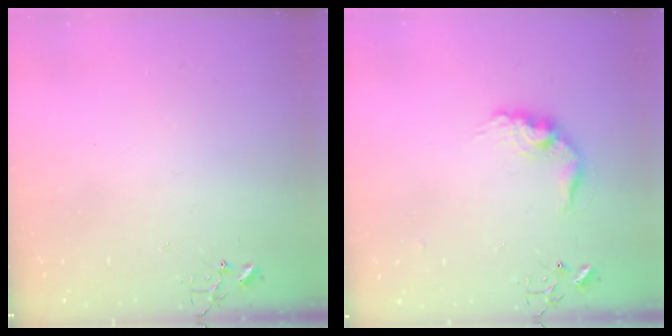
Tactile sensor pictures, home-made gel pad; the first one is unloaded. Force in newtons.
{"total": 11.9, "press": 11.9, "slide": 0.7}